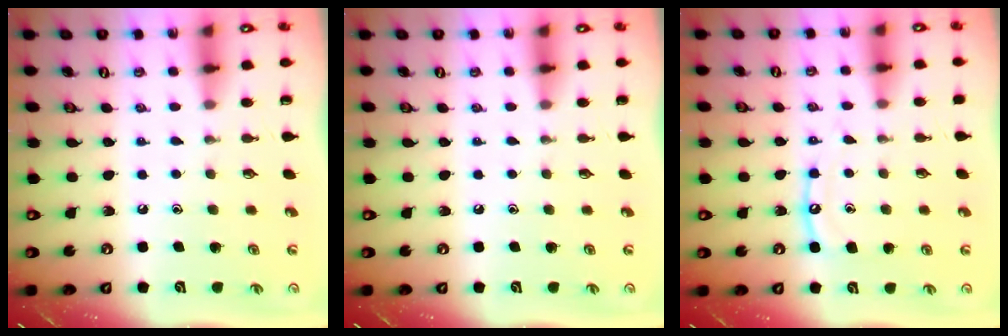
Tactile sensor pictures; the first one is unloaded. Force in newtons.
{"total": 0.0}
{"total": 8.4, "press": 8.3, "slide": 0.8}